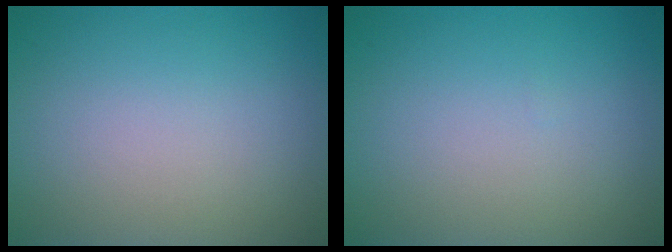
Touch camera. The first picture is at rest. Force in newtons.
{"total": 0.0}